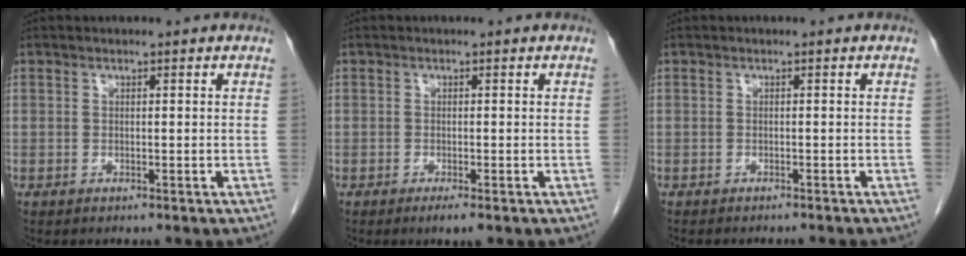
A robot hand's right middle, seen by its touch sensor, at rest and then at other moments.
{"total": 3.3, "force": [-2.2, 0.3, 2.5], "torque": [-0.039, -0.009, -0.033]}
{"total": 5.9, "force": [-5.3, 1.0, 2.3], "torque": [-0.021, -0.008, -0.064]}